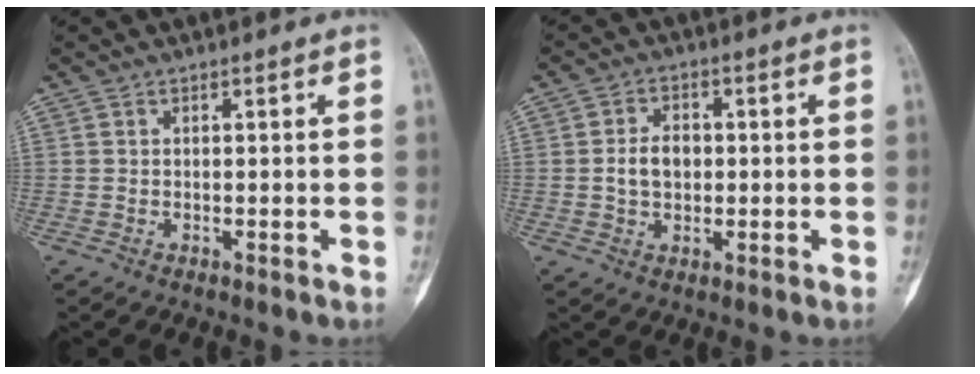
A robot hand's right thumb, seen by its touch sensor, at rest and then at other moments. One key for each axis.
{"total": 5.4, "fx": 0.0, "fy": 3.9, "fz": 3.8, "tx": -0.058, "ty": 0.010, "tz": 0.000}